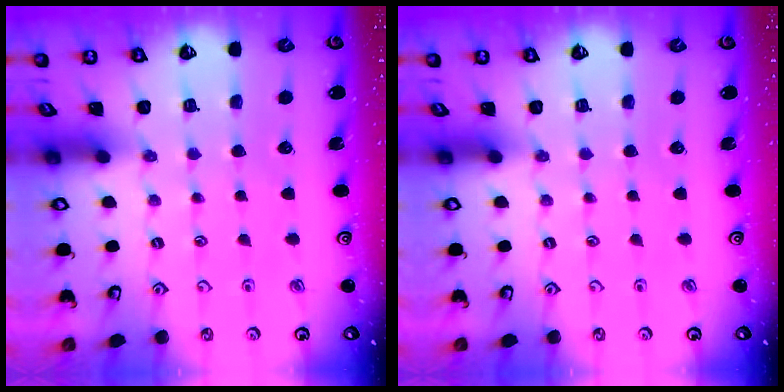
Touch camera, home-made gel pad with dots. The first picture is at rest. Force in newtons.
{"total": 0.0}